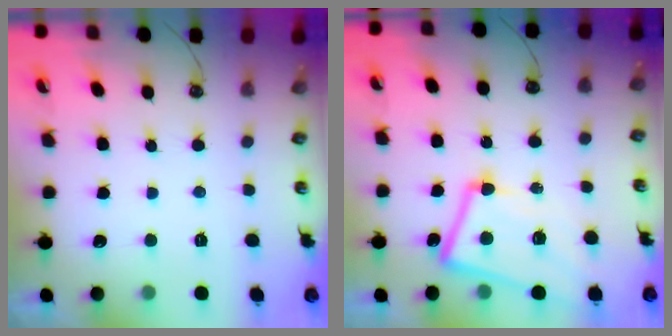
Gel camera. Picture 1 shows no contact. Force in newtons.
{"total": 9.5, "press": 9.3, "slide": 2.1}